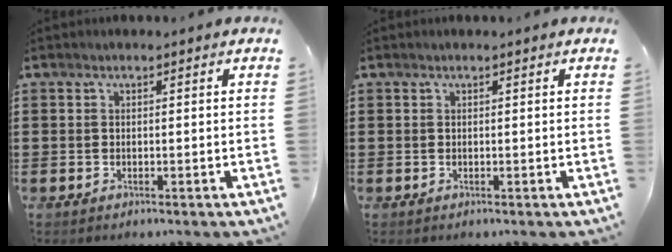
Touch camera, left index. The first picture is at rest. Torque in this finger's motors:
{"motor_torque": [2.14, 0.00, -0.02, -0.01]}